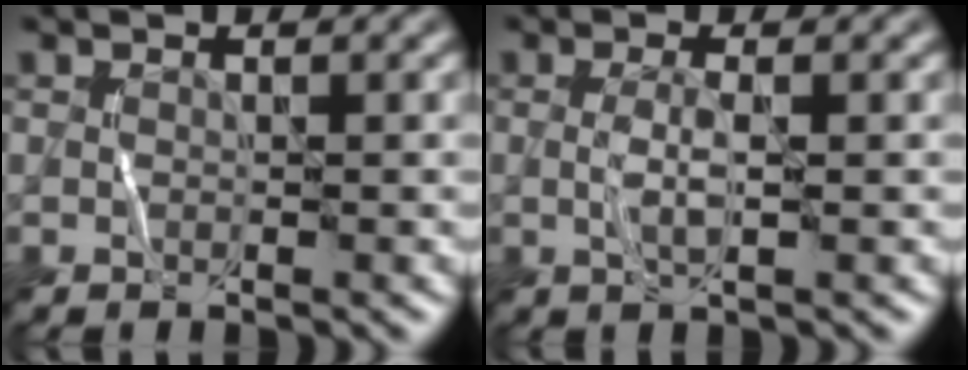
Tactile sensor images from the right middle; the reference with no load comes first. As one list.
[{"total": 1.6, "force": [0.1, 0.3, 1.6], "torque": [-0.037, 0.004, 0.000]}]